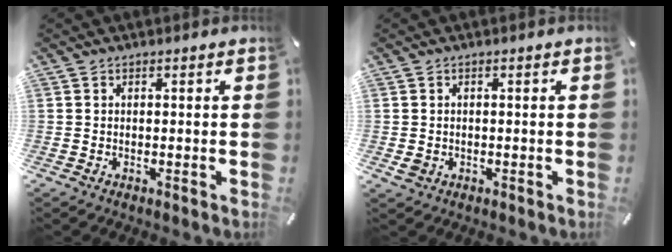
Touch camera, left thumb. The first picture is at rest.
{"total": 1.7, "force": [-0.5, 1.4, 0.8], "torque": [-0.022, 0.000, -0.012]}